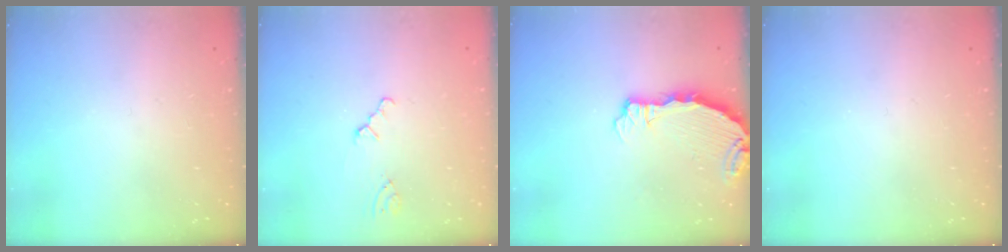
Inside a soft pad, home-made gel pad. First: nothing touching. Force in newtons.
{"total": 0.0}
{"total": 4.4, "press": 4.3, "slide": 0.7}
{"total": 0.0}